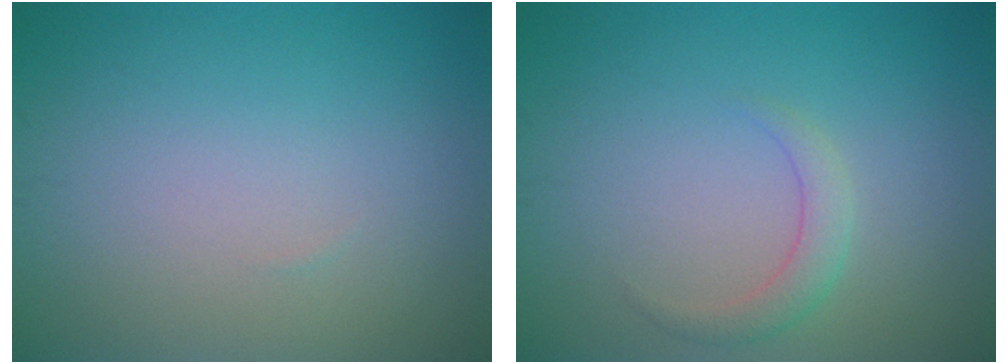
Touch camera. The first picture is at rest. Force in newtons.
{"total": 1.7, "press": 1.7, "slide": 0.0}